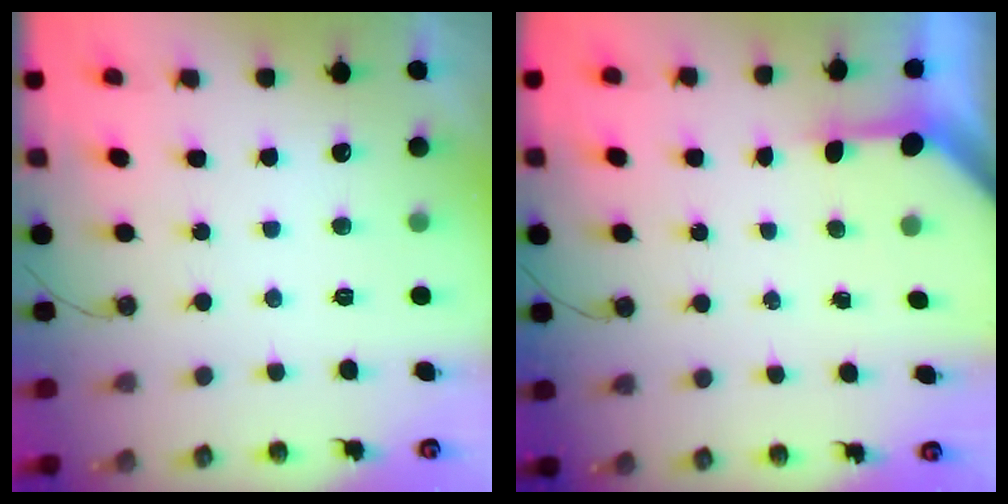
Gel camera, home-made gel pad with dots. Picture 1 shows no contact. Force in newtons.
{"total": 3.2, "press": 3.2, "slide": 0.2}